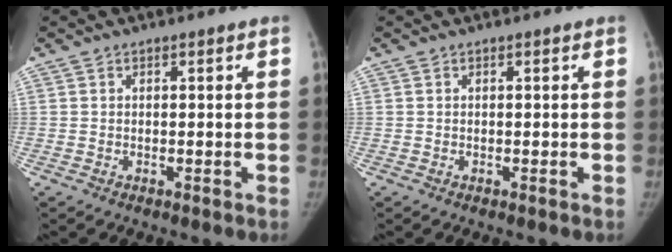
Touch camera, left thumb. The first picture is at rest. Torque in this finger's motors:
{"motor_torque": [0.01, 0.00, 0.07, 0.03, 0.00]}